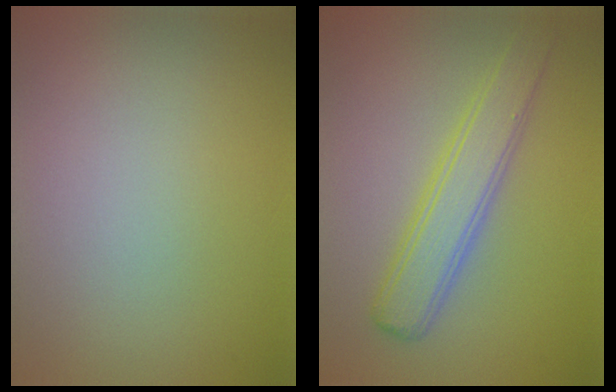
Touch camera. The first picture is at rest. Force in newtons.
{"total": 4.0, "press": 4.0, "slide": 0.0}